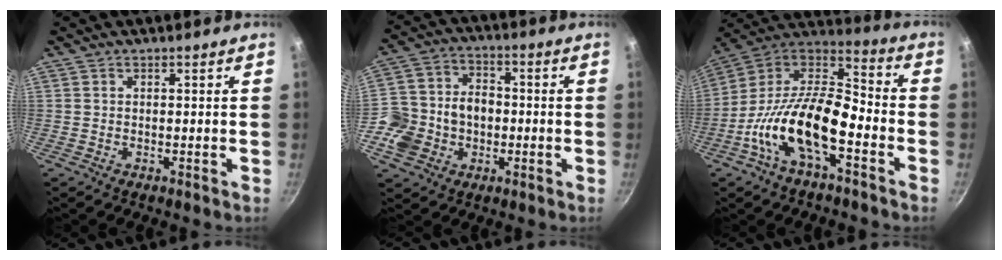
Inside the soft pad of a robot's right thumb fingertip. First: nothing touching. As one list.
[{"total": 12.0, "force": [-2.3, 10.8, 4.9], "torque": [-0.062, 0.032, -0.047]}, {"total": 19.8, "force": [-7.0, 9.1, 16.2], "torque": [-0.288, 0.057, -0.151]}]